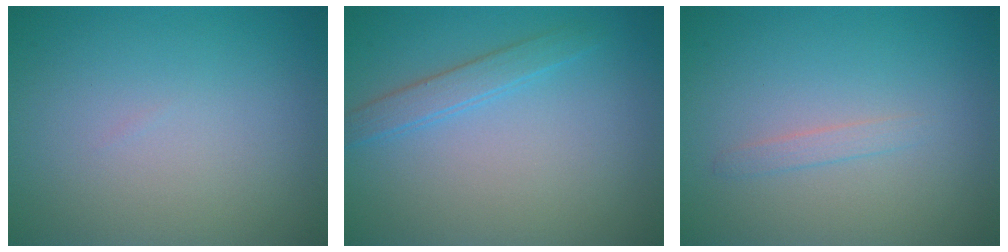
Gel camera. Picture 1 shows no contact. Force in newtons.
{"total": 1.9, "press": 1.9, "slide": 0.1}
{"total": 0.9, "press": 0.9, "slide": 0.1}